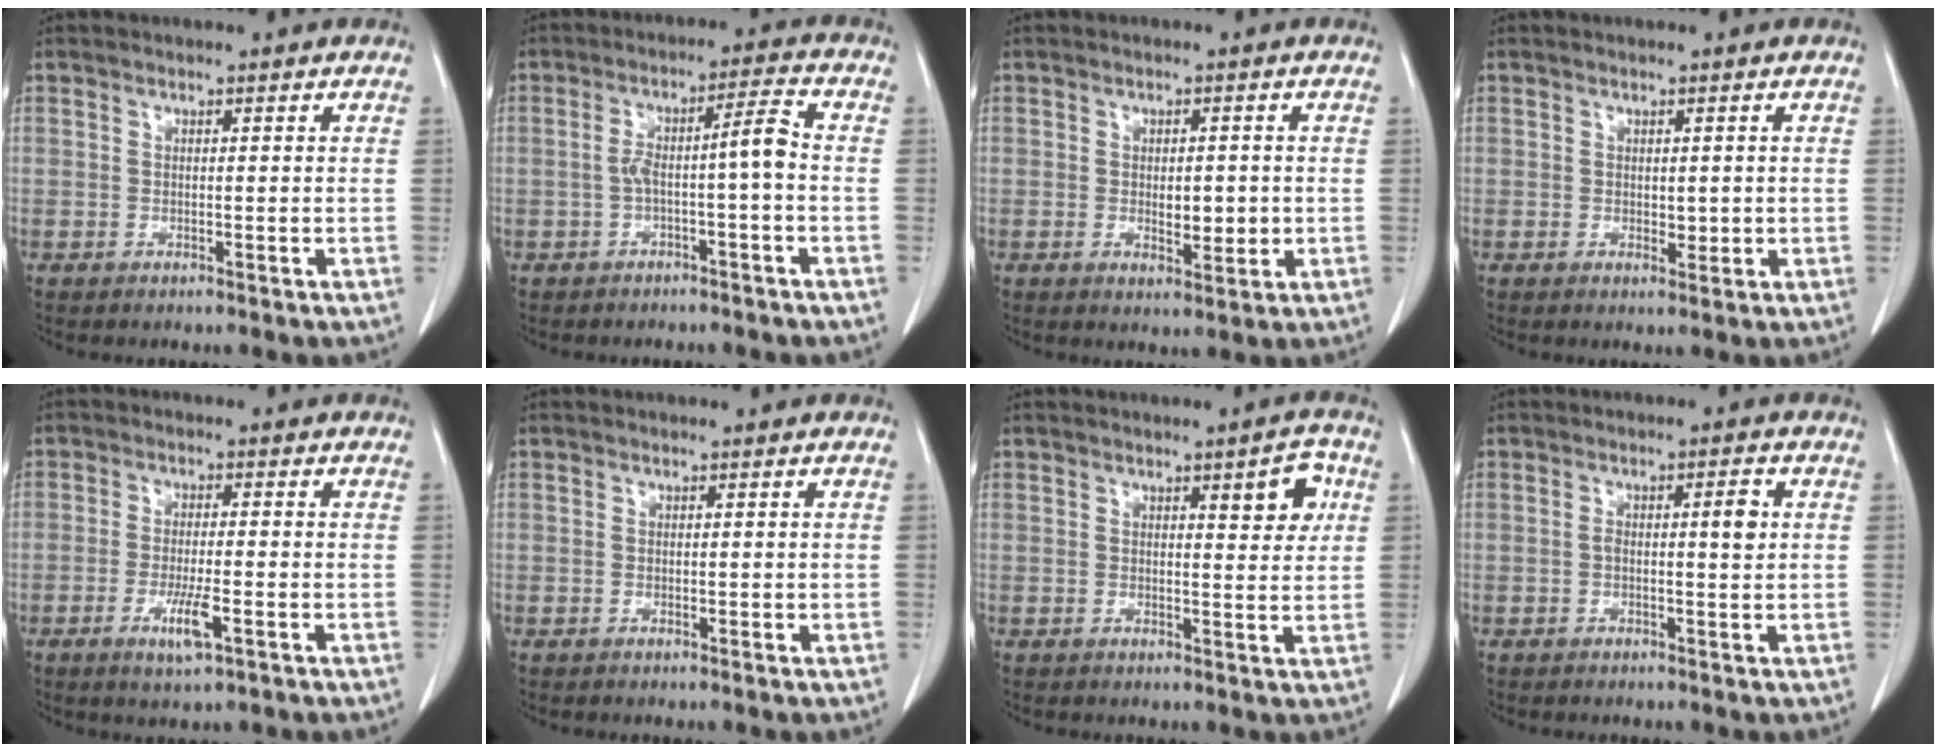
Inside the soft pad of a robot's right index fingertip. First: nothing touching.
{"total": 5.5, "force": [-1.2, 0.2, 5.3], "torque": [-0.095, 0.028, -0.015]}
{"total": 3.1, "force": [-0.1, 1.7, 2.6], "torque": [-0.035, -0.003, 0.005]}
{"total": 1.5, "force": [0.1, 1.0, 1.1], "torque": [-0.012, -0.003, 0.005]}
{"total": 4.9, "force": [-2.1, 0.6, 4.4], "torque": [-0.084, -0.008, -0.035]}
{"total": 0.0}
{"total": 4.8, "force": [2.0, 1.3, 4.2], "torque": [-0.052, 0.000, 0.026]}
{"total": 3.3, "force": [0.4, 0.6, 3.3], "torque": [-0.057, 0.007, 0.007]}